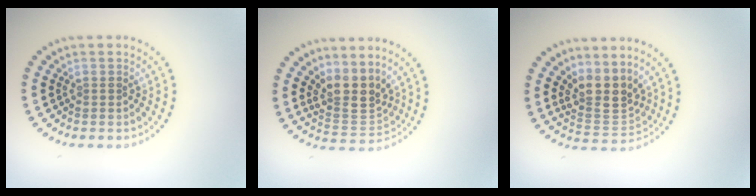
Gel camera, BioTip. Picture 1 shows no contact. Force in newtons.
{"total": 3.6, "press": 3.0, "slide": 2.1}
{"total": 3.6, "press": 3.0, "slide": 2.1}